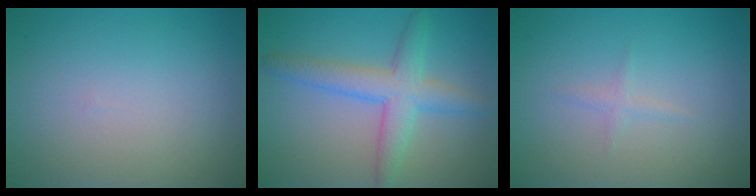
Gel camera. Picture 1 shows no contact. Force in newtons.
{"total": 4.5, "press": 4.5, "slide": 0.1}
{"total": 0.8, "press": 0.8, "slide": 0.1}